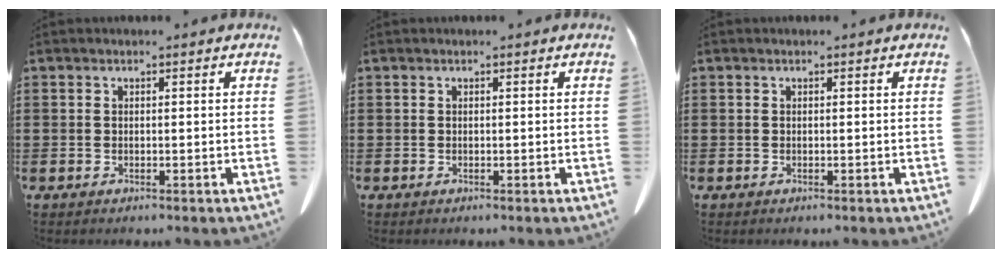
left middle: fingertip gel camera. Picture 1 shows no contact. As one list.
[{"total": 0.0}, {"total": 0.0}]